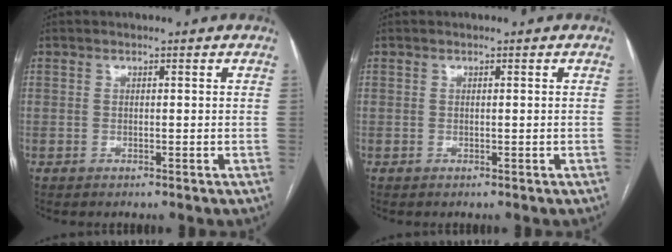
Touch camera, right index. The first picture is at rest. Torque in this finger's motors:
{"motor_torque": [0.06, 0.06, 0.13, 0.01]}